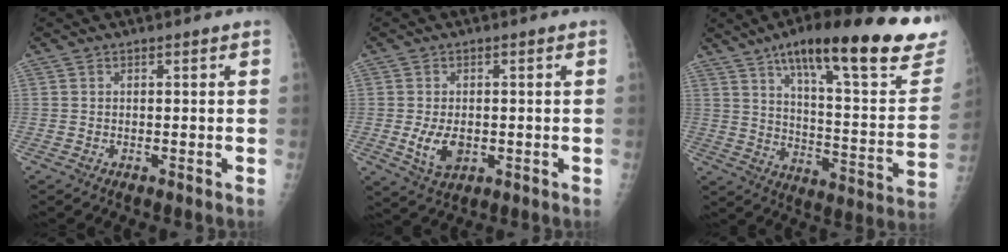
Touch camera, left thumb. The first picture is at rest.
{"total": 6.1, "force": [-1.0, 3.9, 4.6], "torque": [-0.076, -0.008, -0.011]}
{"total": 29.9, "force": [19.7, 6.9, 21.4], "torque": [-0.278, -0.060, 0.280]}